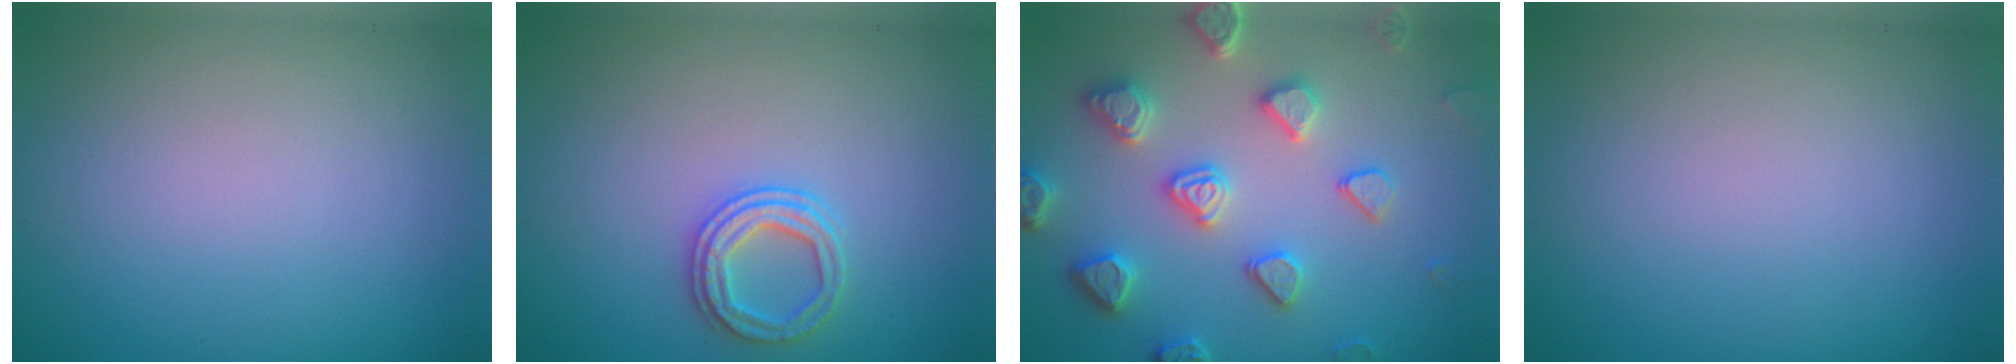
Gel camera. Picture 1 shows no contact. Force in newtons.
{"total": 2.4, "press": 2.4, "slide": 0.2}
{"total": 5.3, "press": 4.8, "slide": 2.2}
{"total": 0.0}